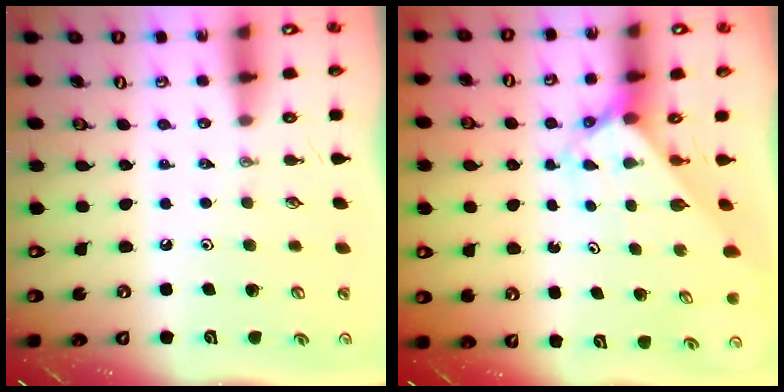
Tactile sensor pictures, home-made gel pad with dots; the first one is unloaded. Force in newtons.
{"total": 2.4, "press": 2.4, "slide": 0.2}